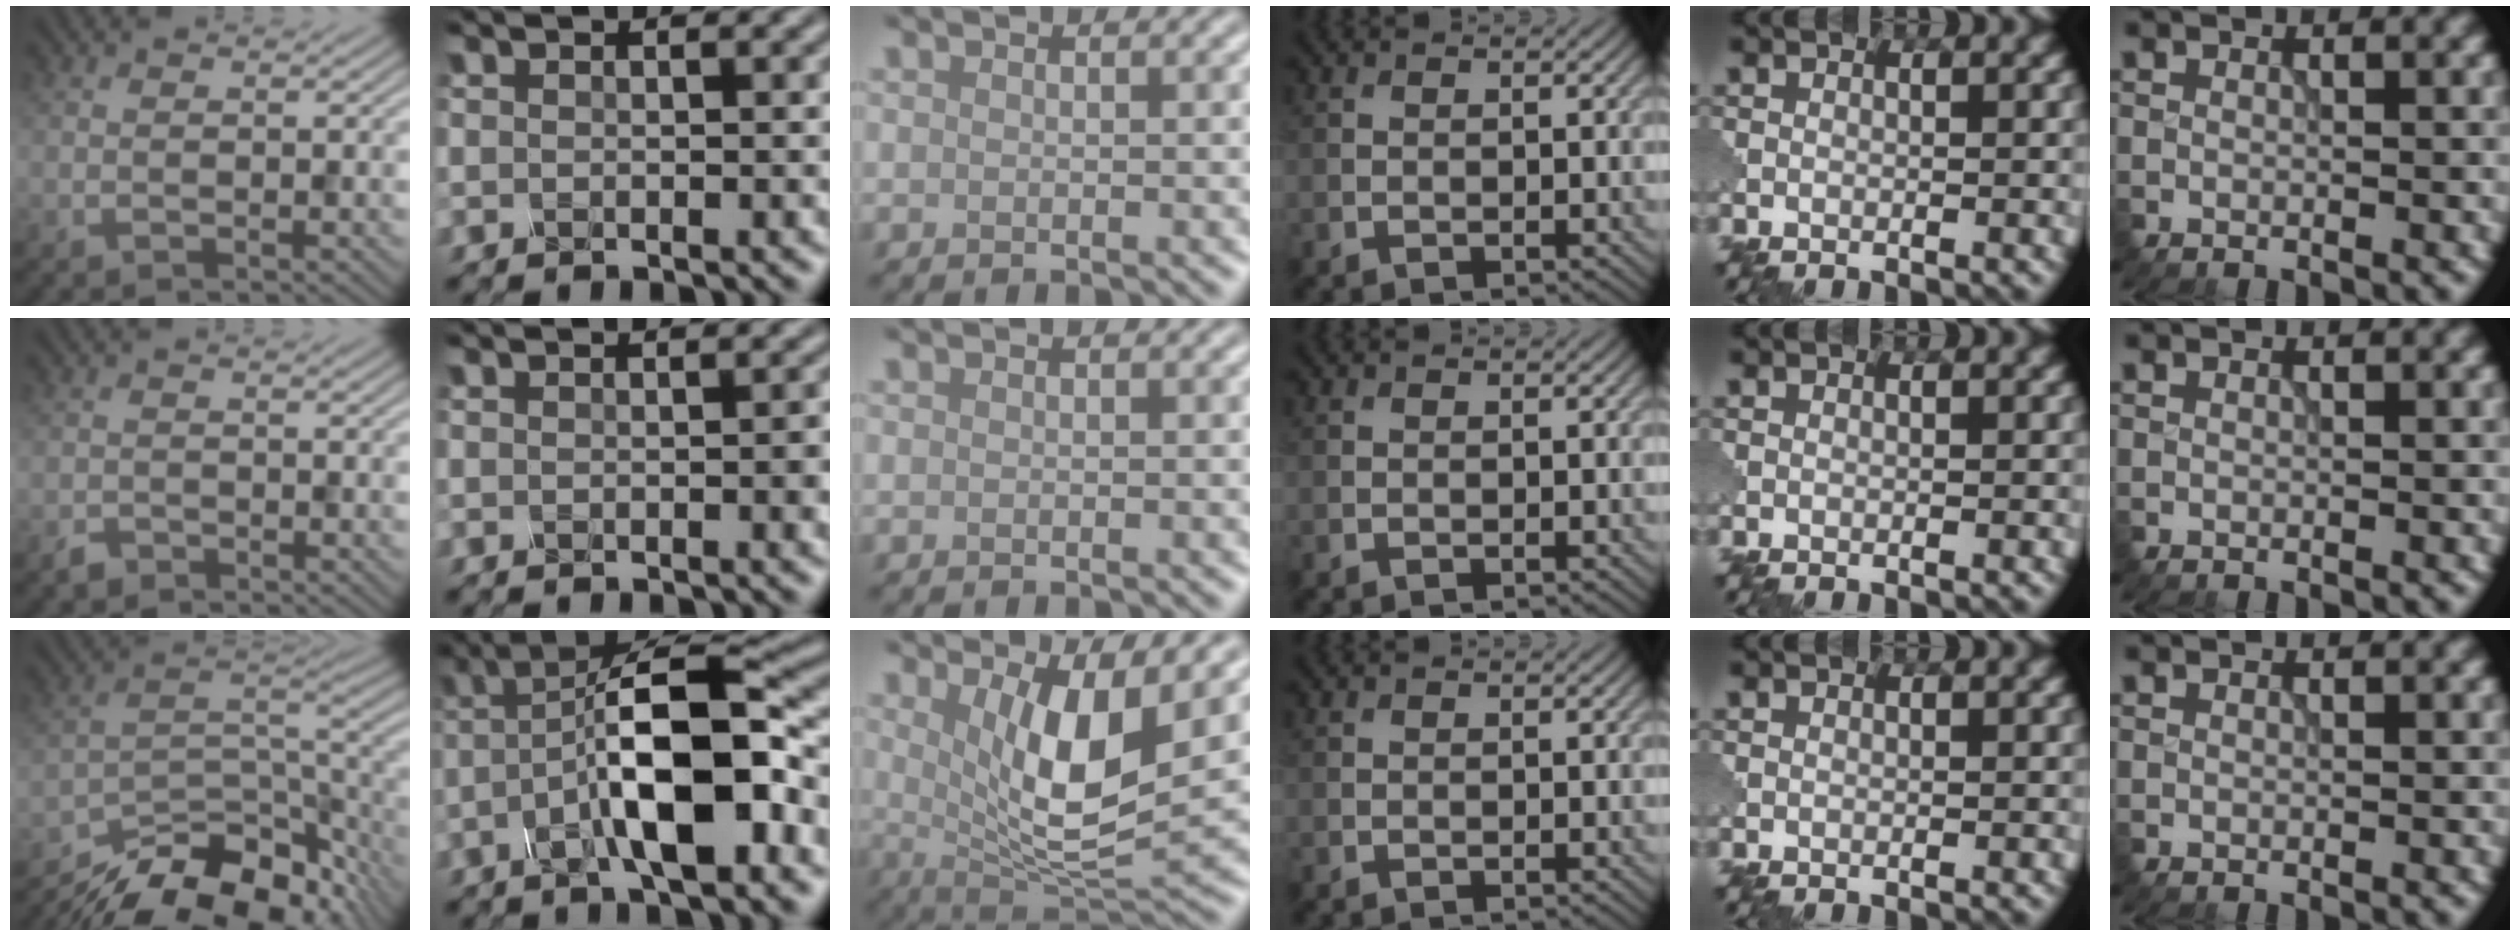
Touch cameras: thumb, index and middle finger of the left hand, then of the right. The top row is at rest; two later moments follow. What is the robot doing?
{"motion": "disassemble", "object": "glue stick"}